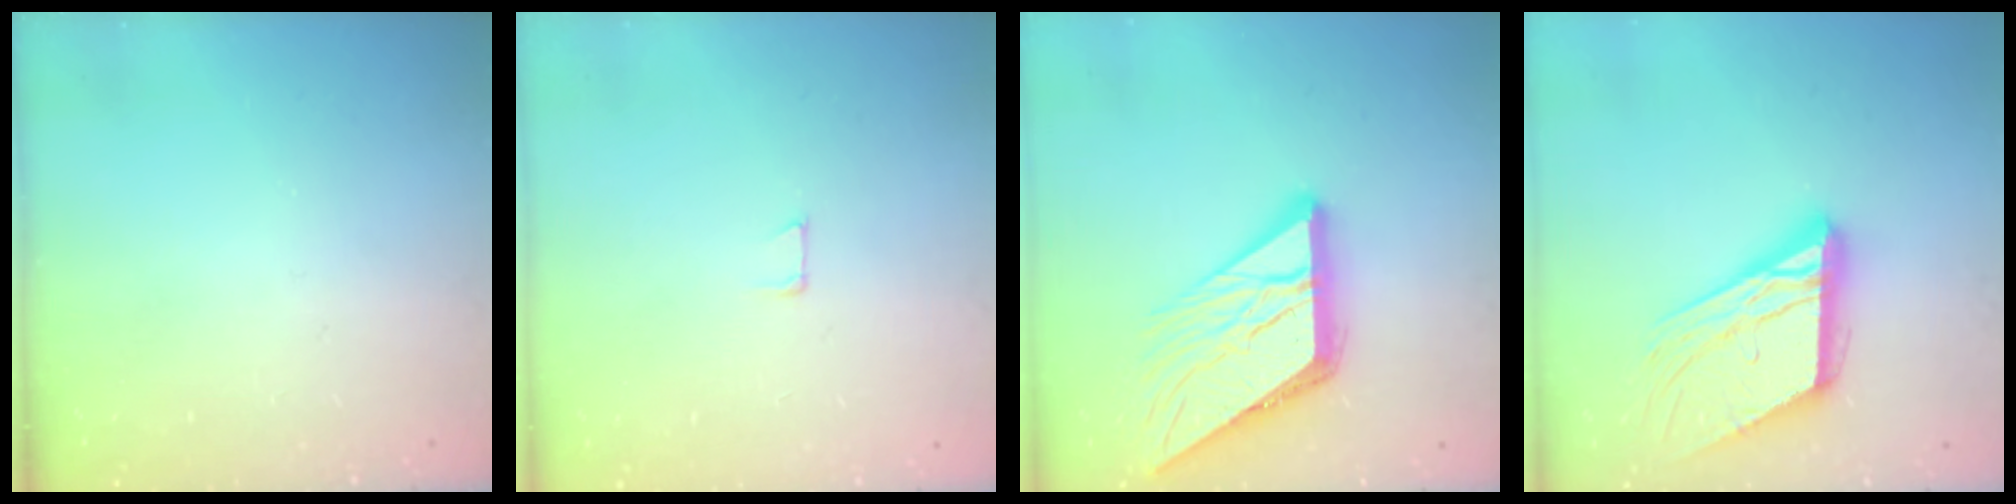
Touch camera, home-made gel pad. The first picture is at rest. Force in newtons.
{"total": 4.0, "press": 4.0, "slide": 0.3}
{"total": 15.0, "press": 14.9, "slide": 1.6}
{"total": 18.4, "press": 18.1, "slide": 2.9}